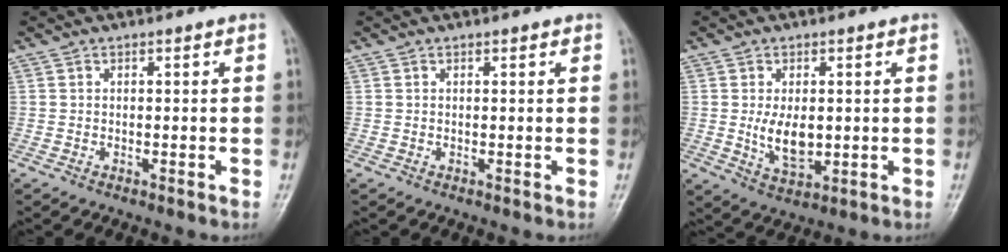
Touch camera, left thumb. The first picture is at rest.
{"total": 0.6, "force": [0.4, 0.3, 0.4], "torque": [-0.005, -0.002, 0.002]}
{"total": 6.6, "force": [0.2, 3.9, 5.4], "torque": [-0.083, -0.014, 0.013]}